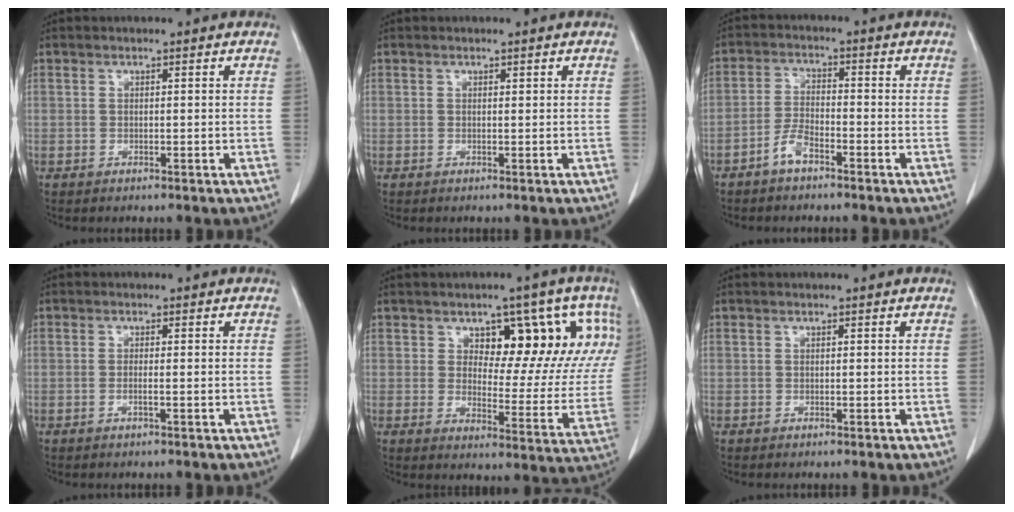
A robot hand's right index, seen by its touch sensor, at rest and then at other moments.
{"total": 0.0}
{"total": 3.9, "force": [-2.8, 1.2, 2.4], "torque": [-0.054, 0.006, -0.056]}
{"total": 1.0, "force": [-0.3, -0.1, 0.9], "torque": [-0.019, 0.000, -0.005]}
{"total": 14.8, "force": [6.8, 7.2, 11.0], "torque": [-0.111, 0.008, 0.095]}
{"total": 0.0}